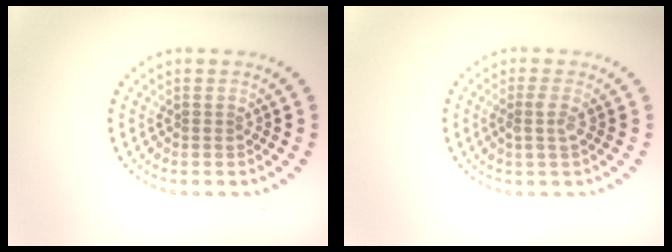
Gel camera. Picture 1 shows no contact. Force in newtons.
{"total": 1.3, "press": 1.1, "slide": 0.7}